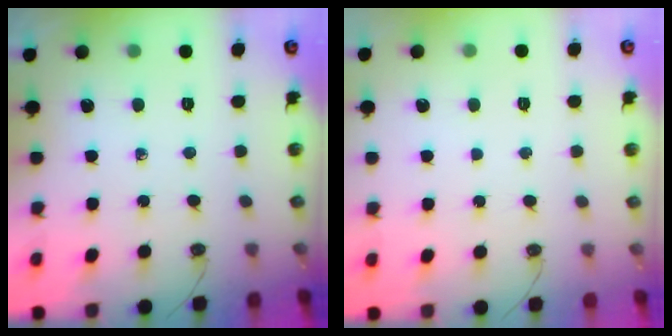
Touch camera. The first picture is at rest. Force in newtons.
{"total": 1.0, "press": 1.0, "slide": 0.0}